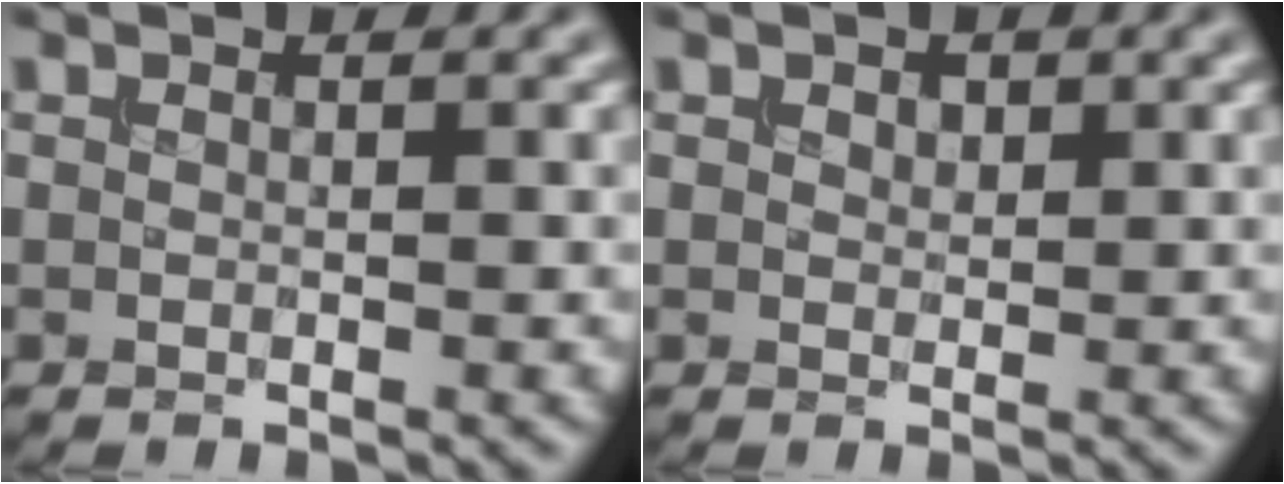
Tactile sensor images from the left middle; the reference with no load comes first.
{"total": 1.0, "force": [0.6, 0.7, 0.5], "torque": [-0.009, -0.001, 0.011]}